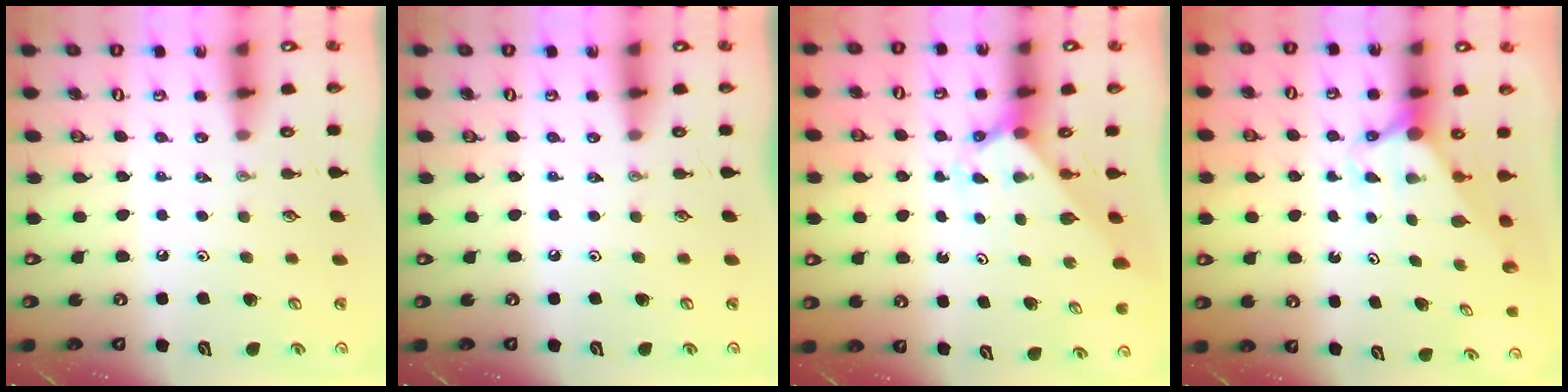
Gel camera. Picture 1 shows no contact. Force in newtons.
{"total": 0.0}
{"total": 2.3, "press": 2.3, "slide": 0.2}
{"total": 2.9, "press": 2.9, "slide": 0.0}